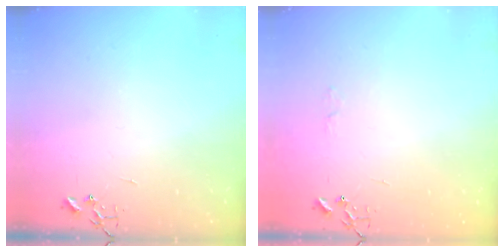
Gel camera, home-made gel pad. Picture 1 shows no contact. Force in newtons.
{"total": 3.3, "press": 3.2, "slide": 0.5}